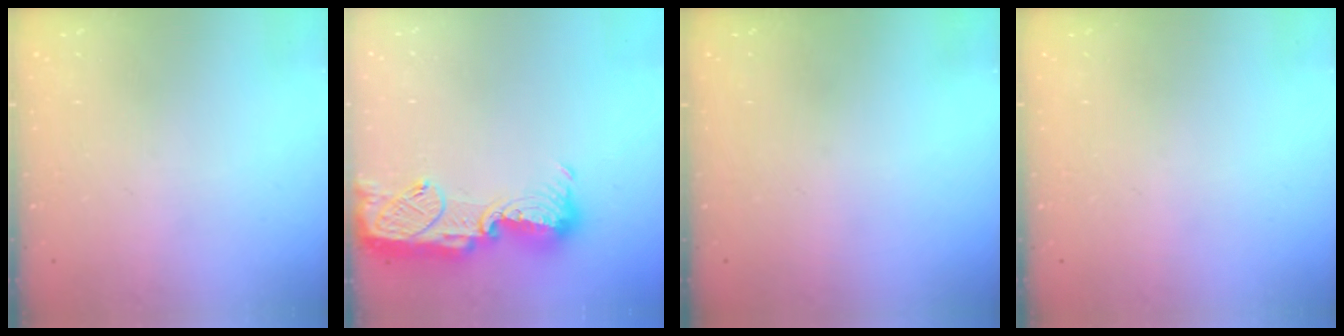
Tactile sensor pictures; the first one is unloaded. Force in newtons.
{"total": 14.9, "press": 14.9, "slide": 1.0}
{"total": 0.0}
{"total": 0.0}